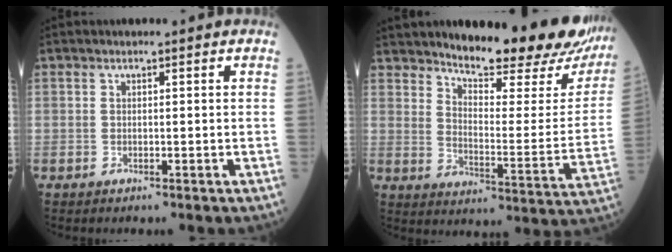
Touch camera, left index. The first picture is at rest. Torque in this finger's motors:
{"motor_torque": [0.41, -1.13, 0.44, 0.16]}